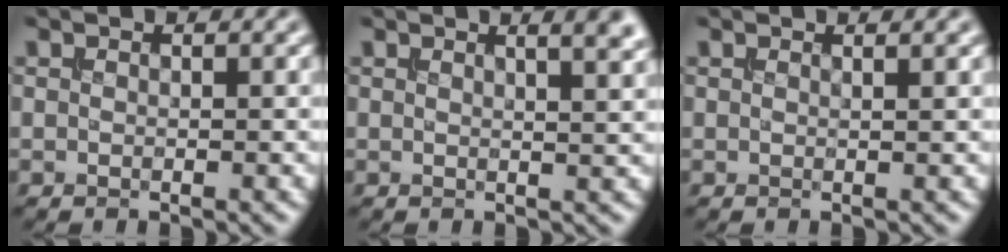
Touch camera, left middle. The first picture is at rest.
{"total": 4.7, "force": [2.7, 1.9, 3.3], "torque": [-0.010, 0.024, 0.007]}
{"total": 1.1, "force": [0.7, 0.5, 0.8], "torque": [-0.003, -0.001, -0.002]}